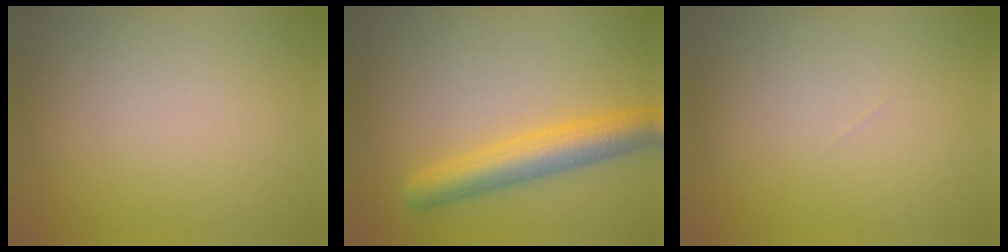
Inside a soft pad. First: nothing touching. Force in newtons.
{"total": 5.1, "press": 5.1, "slide": 0.2}
{"total": 0.0}